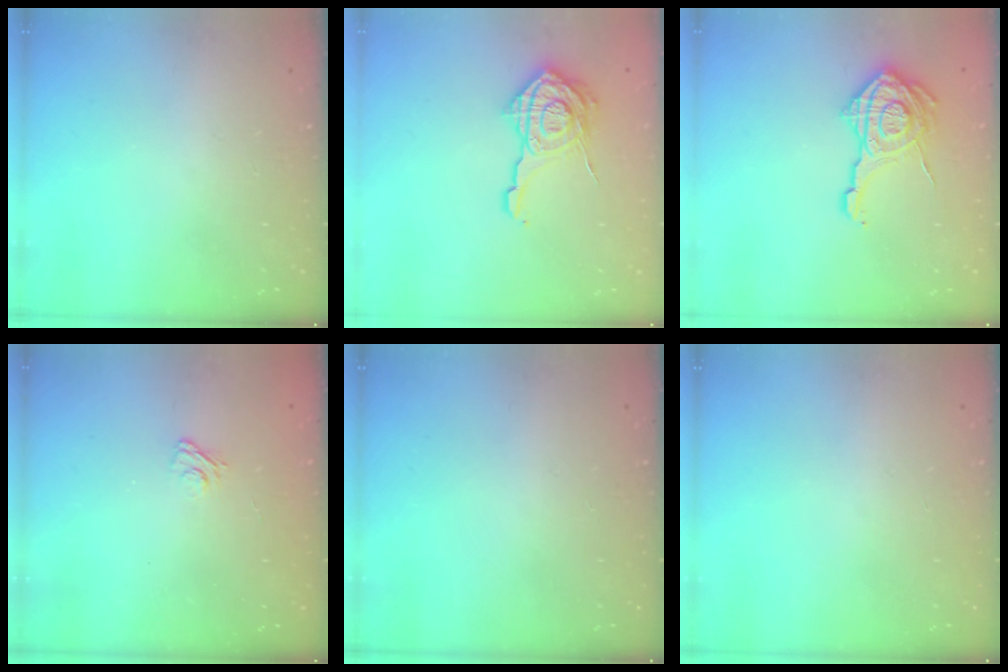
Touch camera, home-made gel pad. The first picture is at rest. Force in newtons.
{"total": 15.0, "press": 15.0, "slide": 0.6}
{"total": 16.6, "press": 16.6, "slide": 1.2}
{"total": 2.9, "press": 2.6, "slide": 1.2}
{"total": 0.0}
{"total": 0.0}